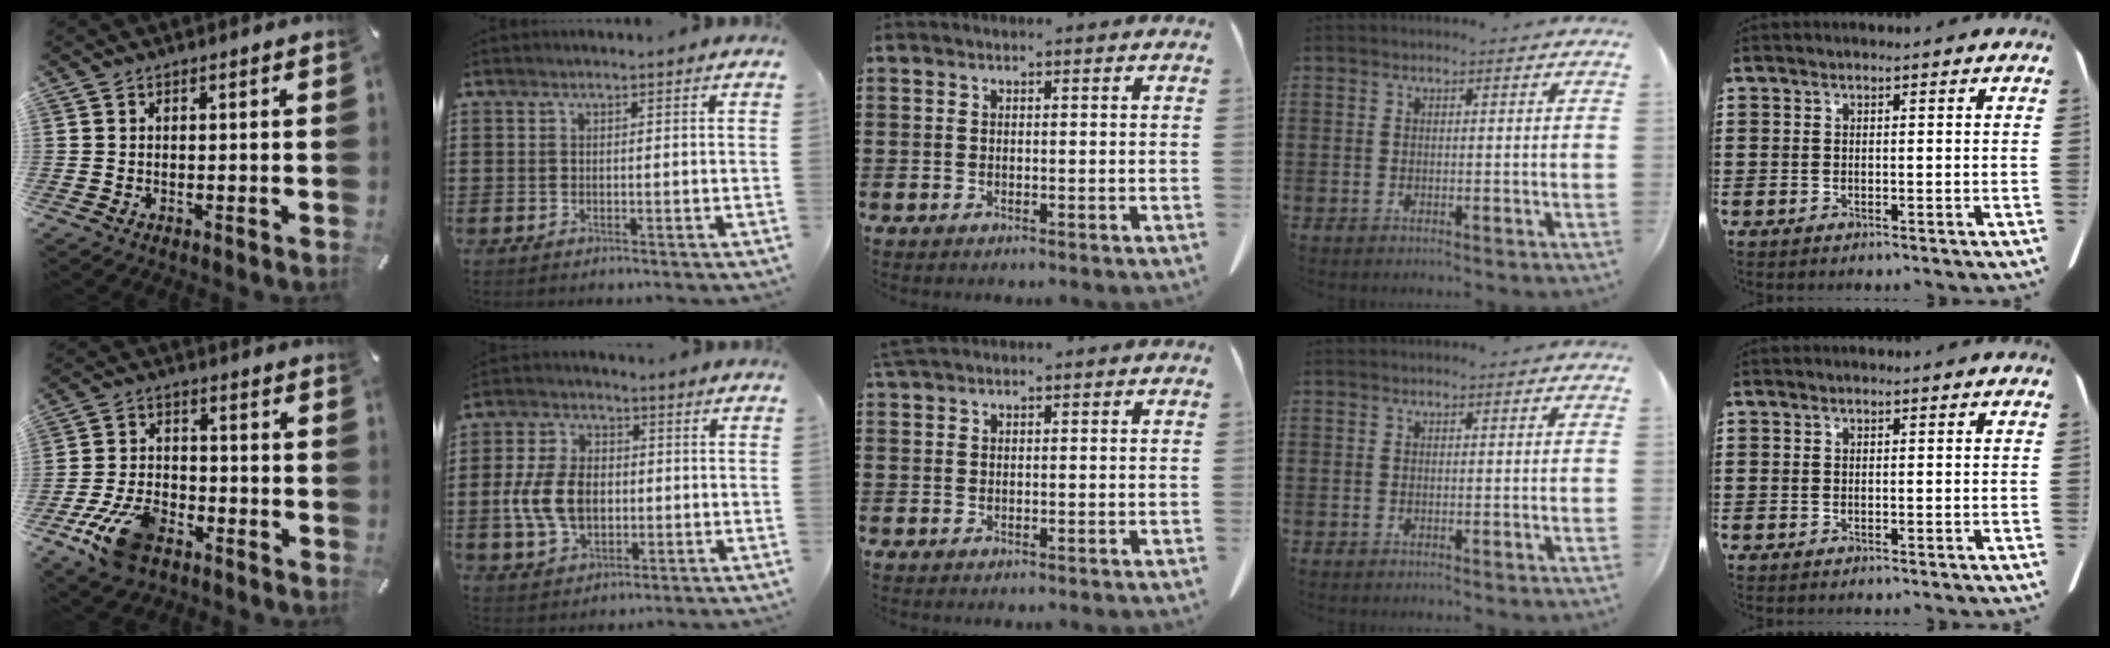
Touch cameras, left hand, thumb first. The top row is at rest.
{"thumb": {"total": 11.8, "force": [-6.9, 6.3, 7.1], "torque": [-0.139, 0.036, -0.124]}, "index": {"total": 8.7, "force": [-0.8, 6.0, 6.3], "torque": [-0.153, 0.008, -0.018]}, "middle": {"total": 1.7, "force": [1.4, 0.3, 0.9], "torque": [-0.023, -0.001, 0.028]}}